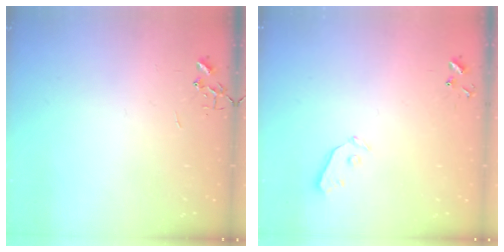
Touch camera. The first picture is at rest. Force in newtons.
{"total": 3.3, "press": 3.2, "slide": 0.5}